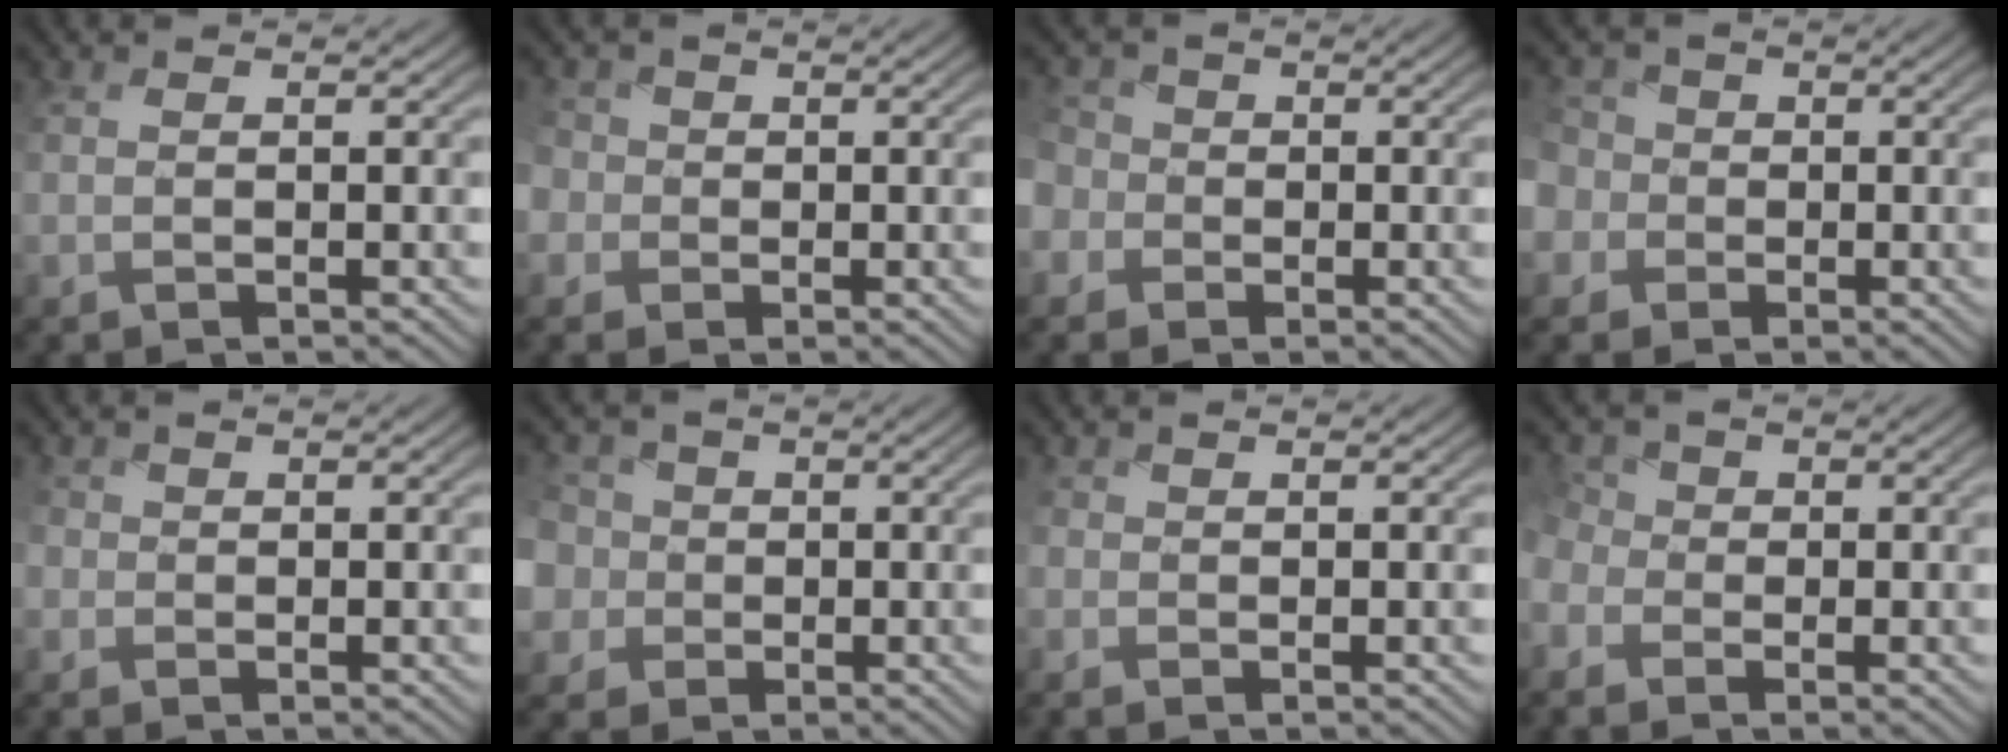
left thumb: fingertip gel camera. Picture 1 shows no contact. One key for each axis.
{"total": 4.5, "fx": -0.7, "fy": 4.2, "fz": 1.5, "tx": -0.059, "ty": 0.006, "tz": -0.028}
{"total": 5.1, "fx": -0.6, "fy": 4.8, "fz": 1.7, "tx": -0.073, "ty": 0.006, "tz": -0.030}
{"total": 5.7, "fx": -0.2, "fy": 5.4, "fz": 1.8, "tx": -0.080, "ty": 0.007, "tz": -0.029}
{"total": 1.9, "fx": -0.8, "fy": 1.7, "fz": 0.5, "tx": -0.017, "ty": -0.001, "tz": -0.018}
{"total": 7.9, "fx": 1.2, "fy": 7.4, "fz": 2.5, "tx": -0.103, "ty": 0.011, "tz": -0.008}
{"total": 1.6, "fx": -0.8, "fy": 1.2, "fz": 0.6, "tx": -0.020, "ty": -0.006, "tz": -0.019}
{"total": 5.0, "fx": -1.5, "fy": 4.2, "fz": 2.3, "tx": -0.074, "ty": 0.004, "tz": -0.035}